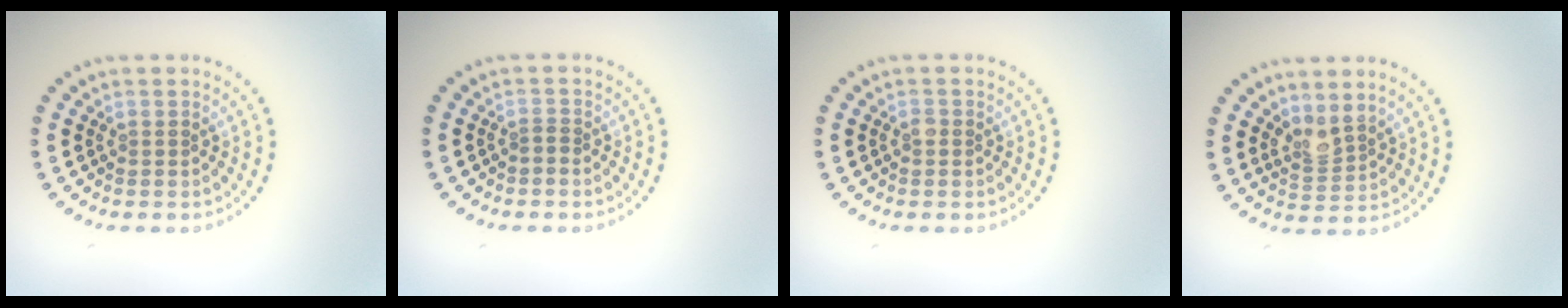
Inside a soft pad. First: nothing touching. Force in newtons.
{"total": 0.7, "press": 0.4, "slide": 0.6}
{"total": 0.6, "press": 0.5, "slide": 0.3}
{"total": 2.1, "press": 1.7, "slide": 1.3}